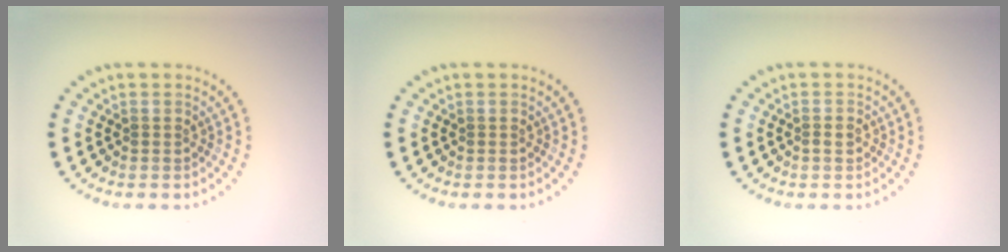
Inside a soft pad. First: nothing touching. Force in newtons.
{"total": 0.0}
{"total": 0.5, "press": 0.5, "slide": 0.2}